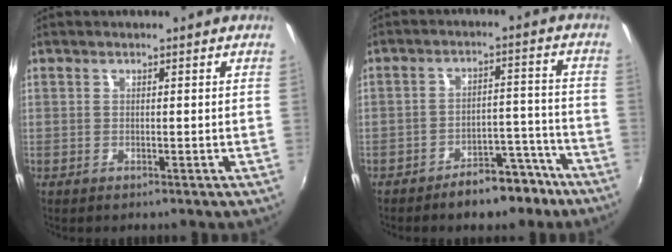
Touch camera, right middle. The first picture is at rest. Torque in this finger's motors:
{"motor_torque": [0.92, -1.22, 0.16, 0.04]}